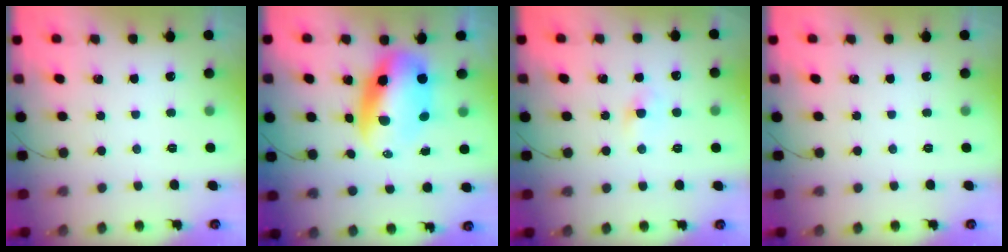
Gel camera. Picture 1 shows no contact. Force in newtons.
{"total": 10.9, "press": 10.5, "slide": 2.9}
{"total": 2.2, "press": 1.9, "slide": 1.1}
{"total": 0.0}